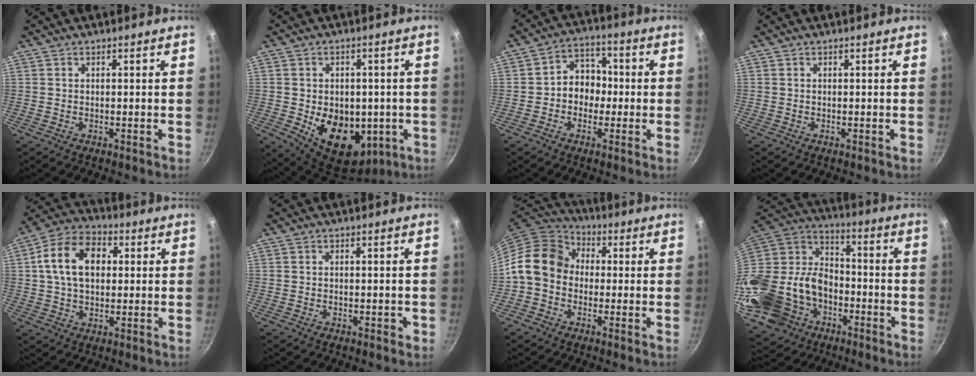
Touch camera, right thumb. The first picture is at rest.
{"total": 16.2, "force": [-3.0, 11.5, 11.0], "torque": [-0.129, -0.013, -0.023]}
{"total": 7.6, "force": [-0.9, 6.3, 4.1], "torque": [-0.014, 0.026, -0.027]}
{"total": 0.0}
{"total": 12.9, "force": [2.2, 8.9, 9.2], "torque": [-0.139, 0.020, 0.023]}
{"total": 1.1, "force": [-0.5, 0.6, 0.7], "torque": [-0.009, 0.005, -0.006]}
{"total": 11.9, "force": [0.0, 9.9, 6.7], "torque": [-0.090, 0.031, -0.025]}
{"total": 30.7, "force": [-10.3, 23.2, 17.1], "torque": [-0.355, 0.061, -0.169]}